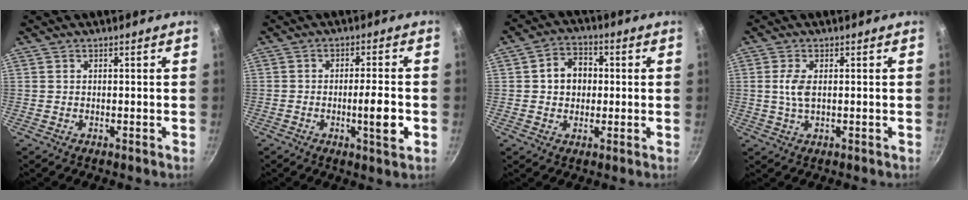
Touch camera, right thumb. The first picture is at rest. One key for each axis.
{"total": 6.6, "fx": -1.8, "fy": 1.2, "fz": 6.3, "tx": -0.092, "ty": 0.014, "tz": -0.025}
{"total": 7.2, "fx": 0.6, "fy": 5.9, "fz": 4.1, "tx": -0.036, "ty": 0.010, "tz": 0.002}
{"total": 4.0, "fx": 0.5, "fy": 1.9, "fz": 3.5, "tx": -0.076, "ty": 0.001, "tz": 0.010}